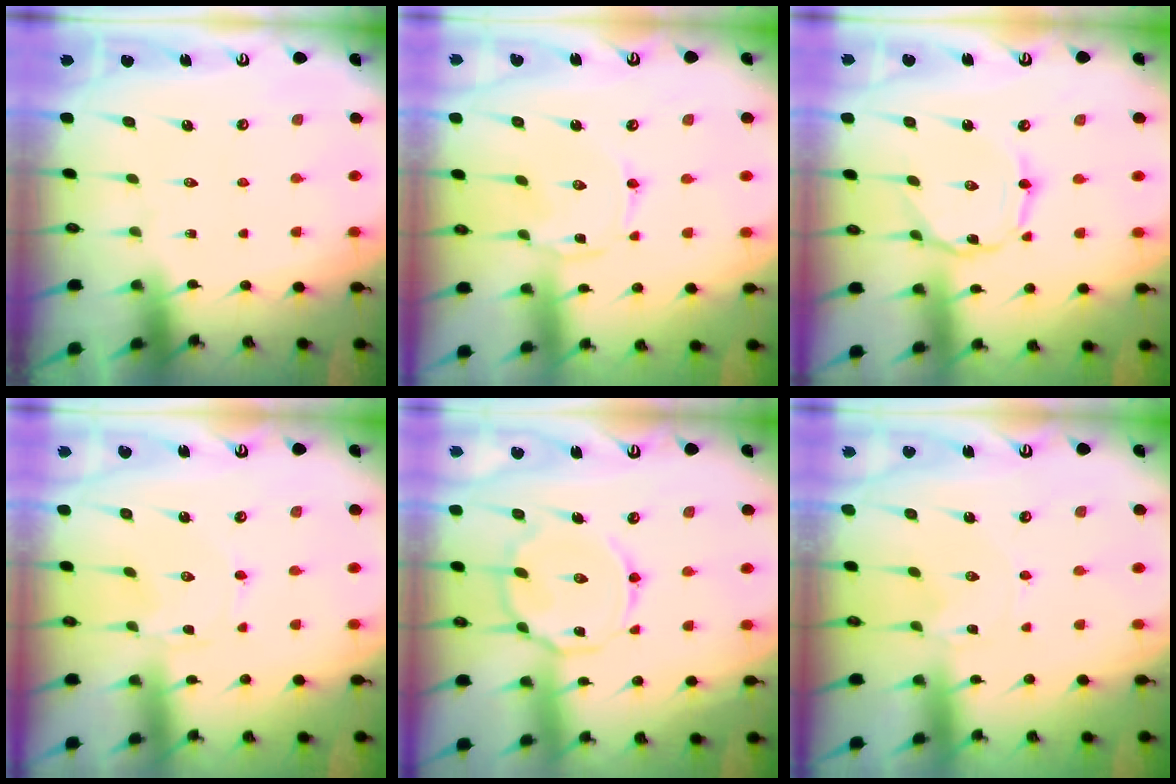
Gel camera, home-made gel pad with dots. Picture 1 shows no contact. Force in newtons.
{"total": 1.0, "press": 1.0, "slide": 0.2}
{"total": 2.3, "press": 2.3, "slide": 0.3}
{"total": 1.1, "press": 1.1, "slide": 0.2}
{"total": 13.2, "press": 13.2, "slide": 1.2}
{"total": 0.0}